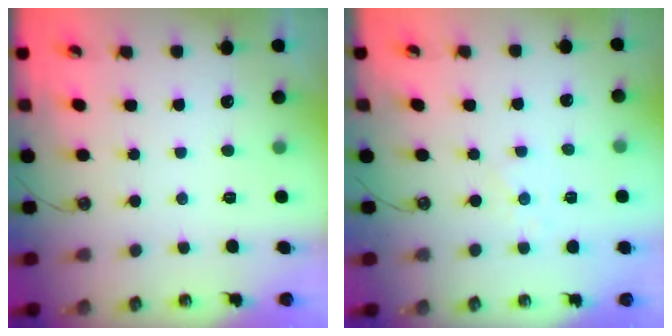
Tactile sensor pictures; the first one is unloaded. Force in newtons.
{"total": 3.1, "press": 3.1, "slide": 0.3}